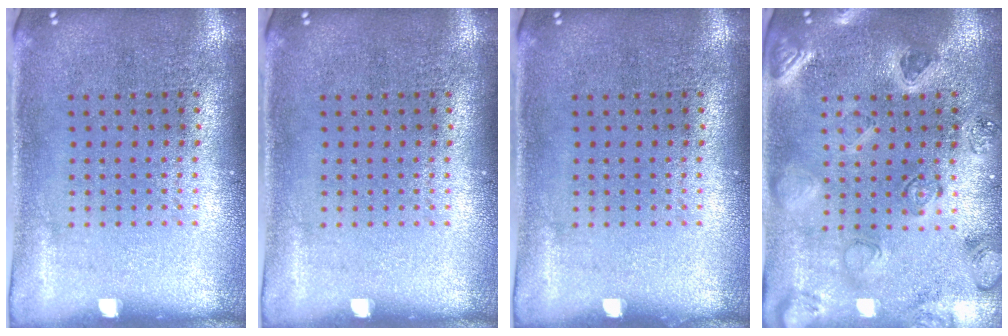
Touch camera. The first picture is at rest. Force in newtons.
{"total": 0.0}
{"total": 0.0}
{"total": 1.1, "press": 1.1, "slide": 0.2}